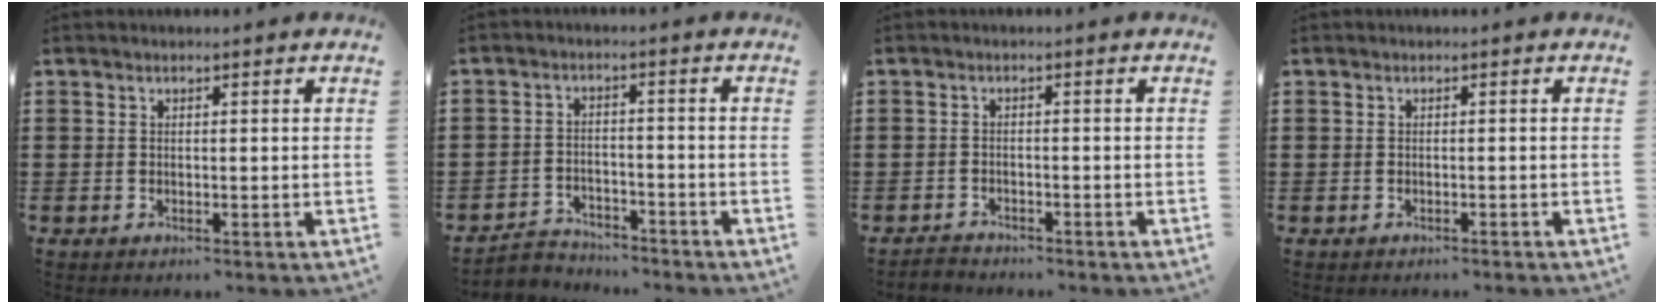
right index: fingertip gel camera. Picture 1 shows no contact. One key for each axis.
{"total": 3.3, "fx": -3.2, "fy": 0.8, "fz": -0.1, "tx": -0.015, "ty": 0.000, "tz": -0.070}
{"total": 1.4, "fx": -1.3, "fy": 0.3, "fz": 0.0, "tx": -0.006, "ty": 0.003, "tz": -0.029}
{"total": 0.6, "fx": -0.5, "fy": 0.3, "fz": -0.1, "tx": 0.002, "ty": 0.002, "tz": -0.012}